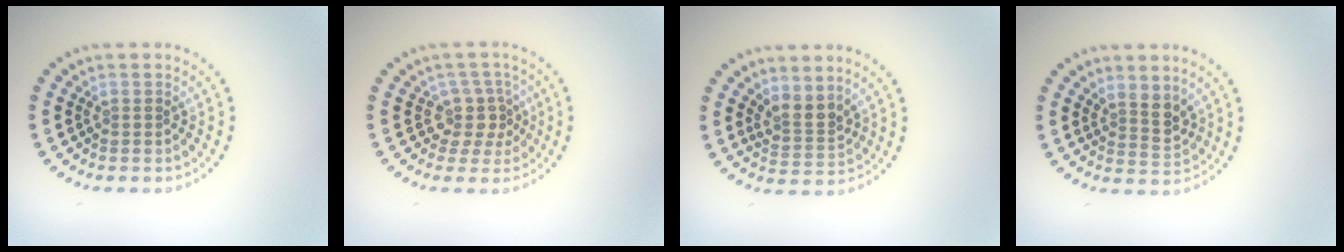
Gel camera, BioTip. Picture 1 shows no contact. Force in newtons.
{"total": 2.7, "press": 2.0, "slide": 1.8}
{"total": 2.6, "press": 1.9, "slide": 1.9}
{"total": 2.3, "press": 1.8, "slide": 1.4}